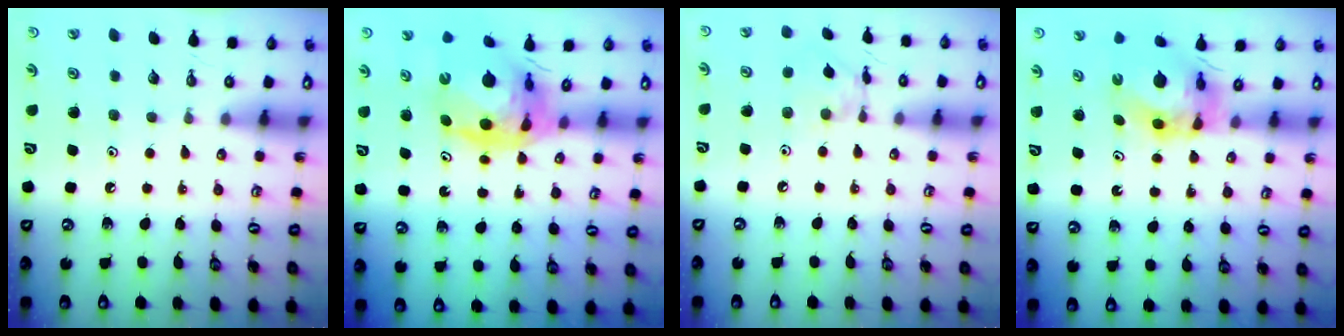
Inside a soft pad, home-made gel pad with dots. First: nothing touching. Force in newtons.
{"total": 12.4, "press": 12.3, "slide": 1.5}
{"total": 4.6, "press": 4.5, "slide": 0.2}
{"total": 6.6, "press": 6.6, "slide": 0.6}